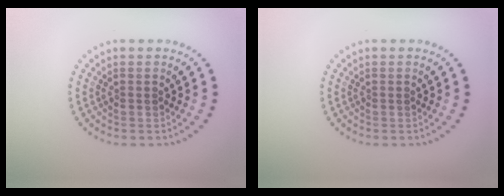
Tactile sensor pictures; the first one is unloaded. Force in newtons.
{"total": 0.0}